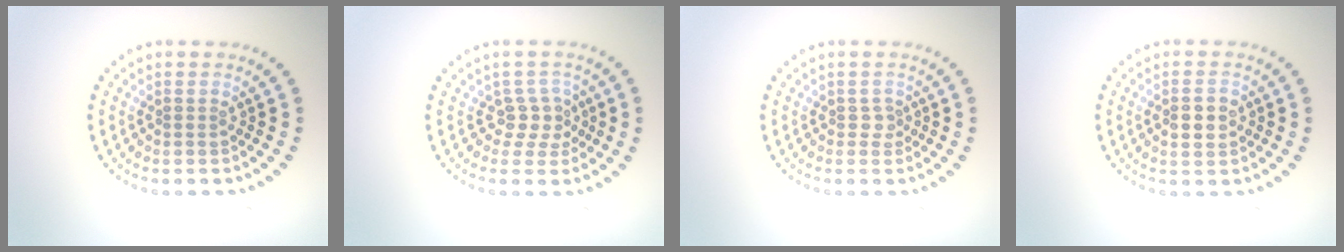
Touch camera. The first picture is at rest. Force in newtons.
{"total": 2.2, "press": 1.7, "slide": 1.4}
{"total": 1.0, "press": 0.7, "slide": 0.7}
{"total": 2.6, "press": 2.6, "slide": 0.1}